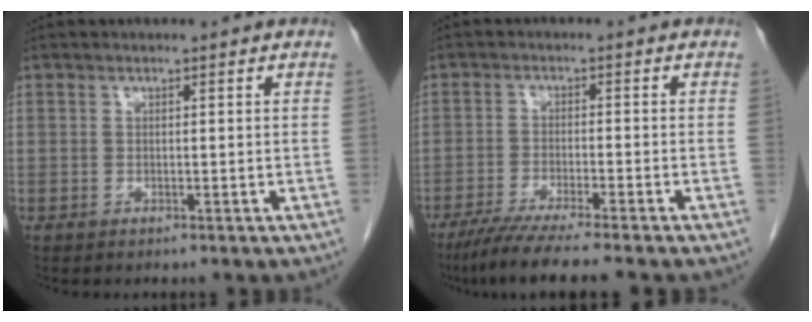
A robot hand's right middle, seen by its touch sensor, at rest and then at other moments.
{"total": 8.5, "force": [-6.9, -0.6, 4.9], "torque": [-0.074, -0.024, -0.112]}